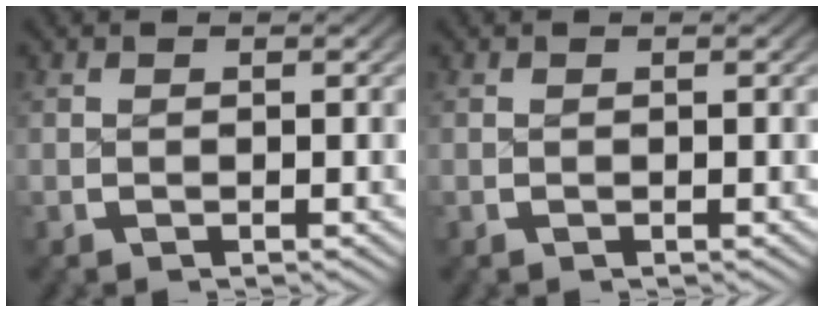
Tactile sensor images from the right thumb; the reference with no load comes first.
{"total": 0.0}